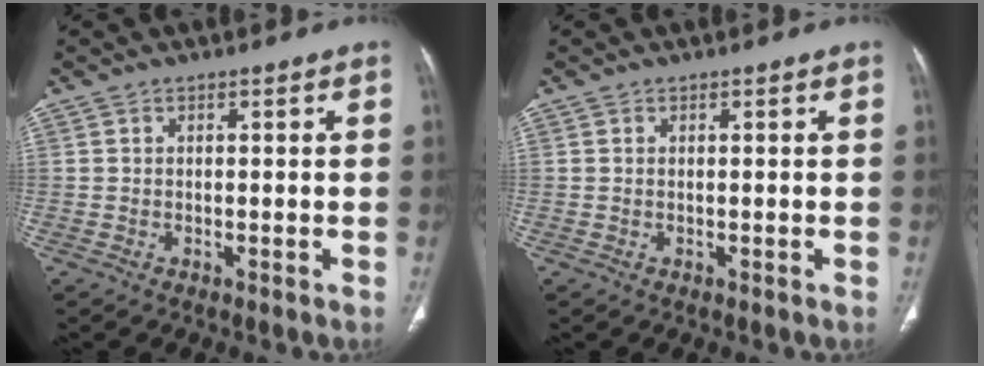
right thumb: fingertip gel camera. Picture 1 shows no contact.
{"total": 0.0}